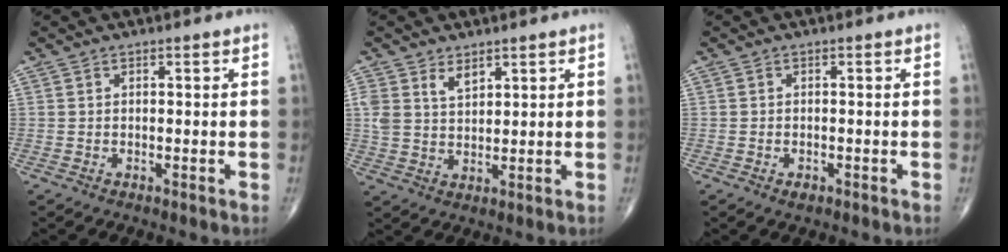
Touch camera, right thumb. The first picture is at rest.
{"total": 4.8, "force": [2.9, 2.7, 2.7], "torque": [-0.039, -0.016, 0.061]}
{"total": 1.3, "force": [-0.7, 0.7, 0.8], "torque": [-0.011, 0.002, -0.008]}